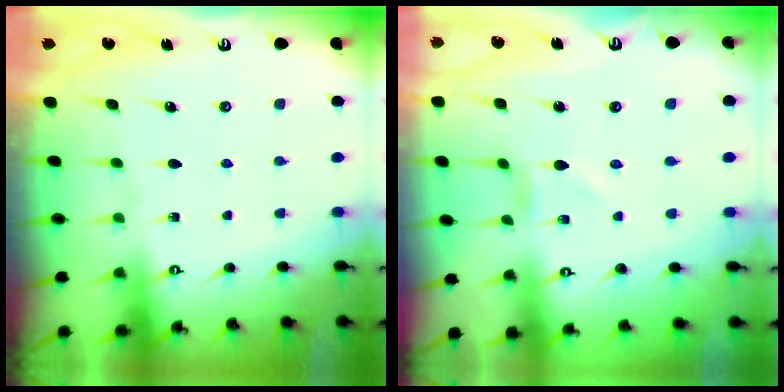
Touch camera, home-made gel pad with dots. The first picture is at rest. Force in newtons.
{"total": 0.7, "press": 0.7, "slide": 0.2}